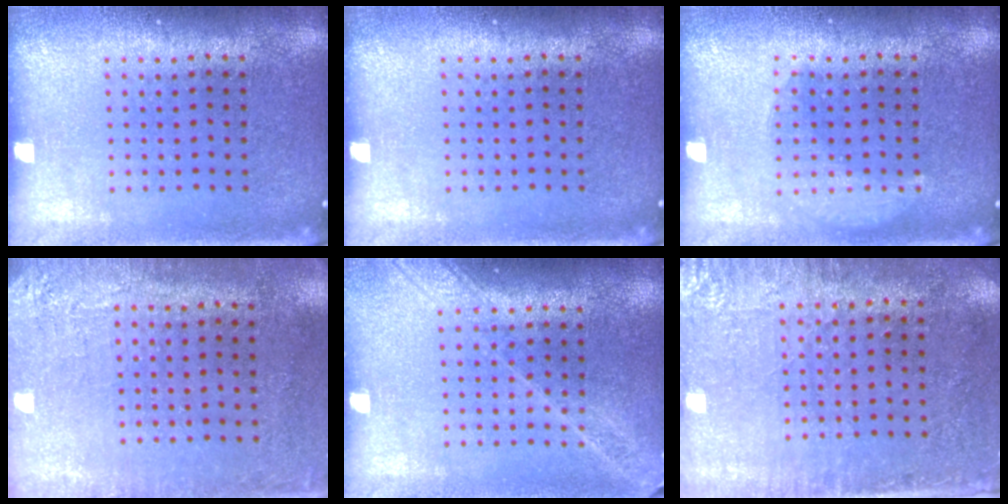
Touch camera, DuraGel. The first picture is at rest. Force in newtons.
{"total": 0.0}
{"total": 1.8, "press": 1.8, "slide": 0.2}
{"total": 2.7, "press": 2.3, "slide": 1.4}
{"total": 1.6, "press": 1.5, "slide": 0.7}
{"total": 2.8, "press": 2.3, "slide": 1.5}